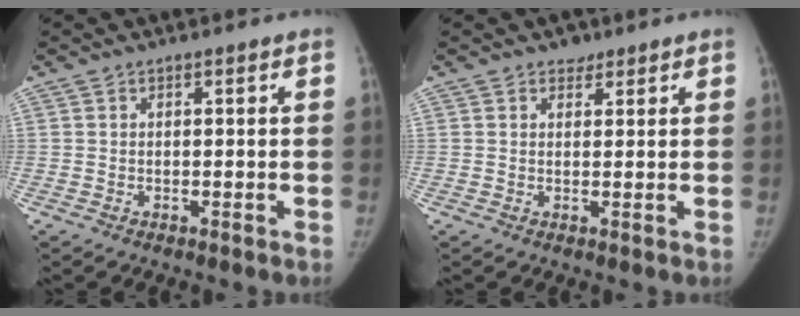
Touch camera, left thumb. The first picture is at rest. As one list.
[{"total": 2.0, "force": [1.4, 1.3, 0.4], "torque": [0.008, -0.007, 0.017]}]